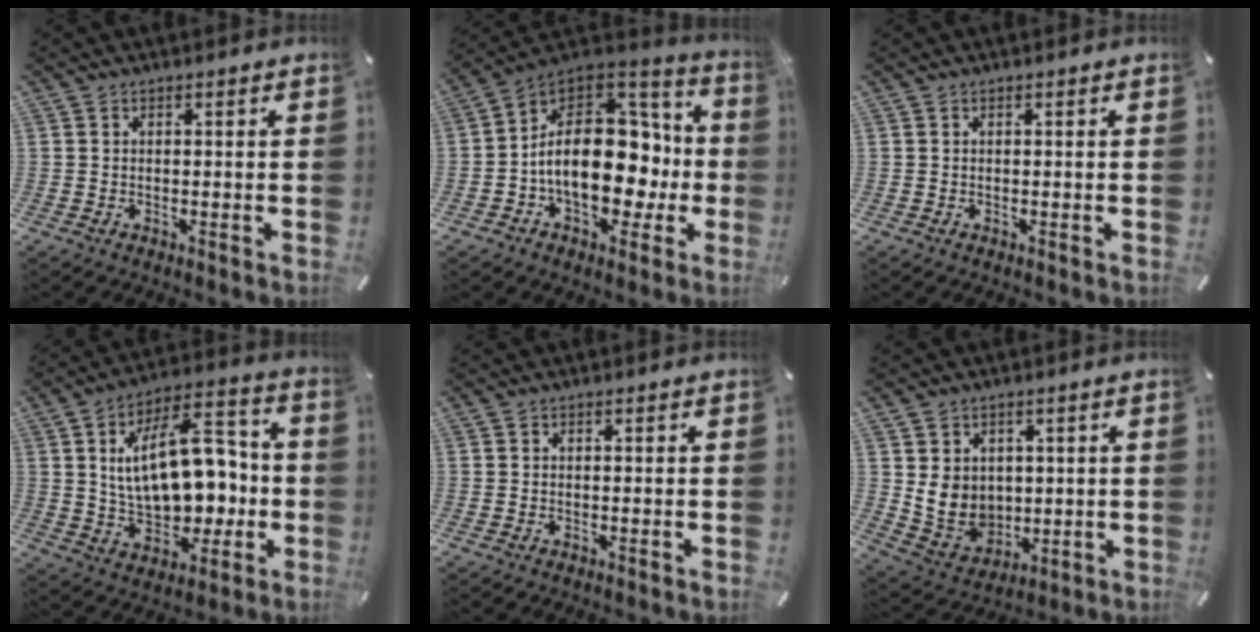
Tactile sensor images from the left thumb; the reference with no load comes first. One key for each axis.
{"total": 20.6, "fx": -1.8, "fy": 14.5, "fz": 14.5, "tx": -0.247, "ty": 0.000, "tz": -0.021}
{"total": 0.0}
{"total": 20.5, "fx": 1.9, "fy": 12.9, "fz": 15.8, "tx": -0.238, "ty": -0.002, "tz": 0.035}
{"total": 0.0}
{"total": 8.5, "fx": 2.7, "fy": 7.8, "fz": 1.9, "tx": -0.044, "ty": -0.028, "tz": 0.058}